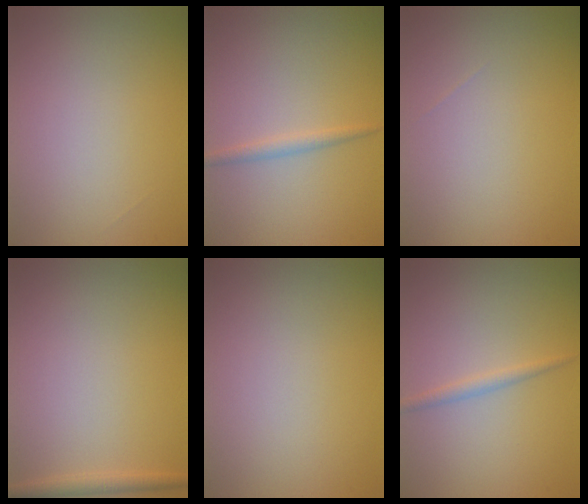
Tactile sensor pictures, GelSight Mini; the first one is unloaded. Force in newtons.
{"total": 1.3, "press": 1.3, "slide": 0.1}
{"total": 0.0}
{"total": 1.4, "press": 1.4, "slide": 0.1}
{"total": 0.0}
{"total": 1.2, "press": 1.2, "slide": 0.1}